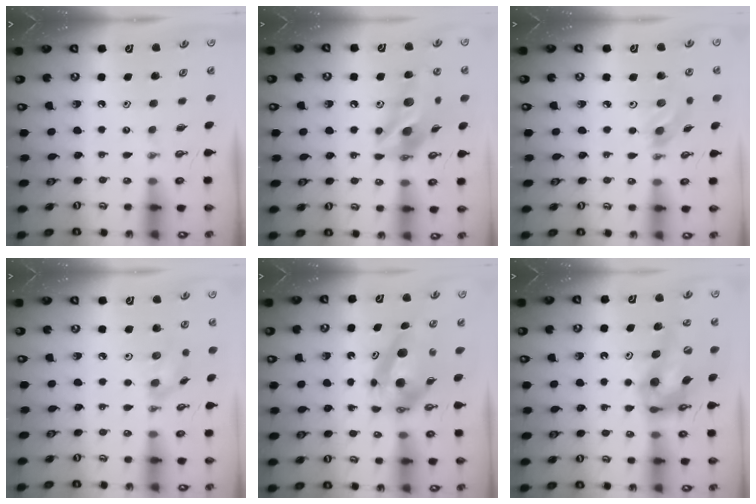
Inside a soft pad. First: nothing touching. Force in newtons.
{"total": 13.5, "press": 13.4, "slide": 1.3}
{"total": 6.5, "press": 6.2, "slide": 2.0}
{"total": 8.7, "press": 8.3, "slide": 2.6}
{"total": 6.5, "press": 6.5, "slide": 0.5}
{"total": 14.7, "press": 13.8, "slide": 5.0}